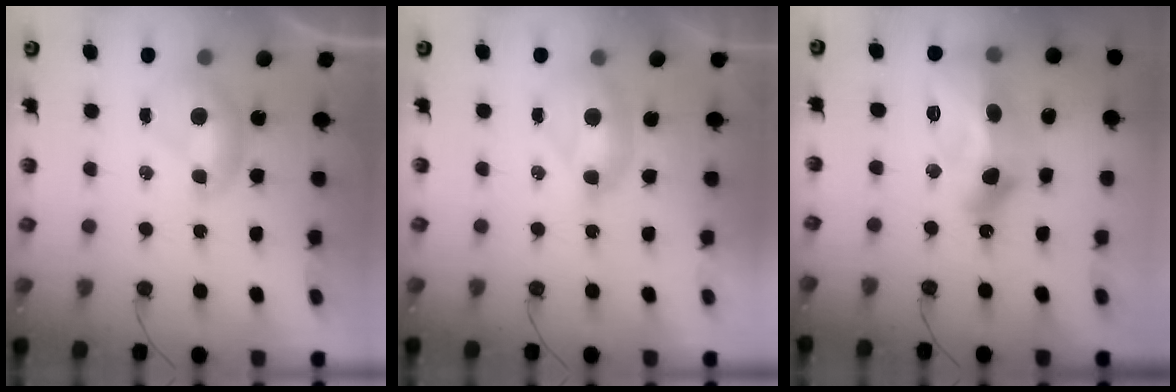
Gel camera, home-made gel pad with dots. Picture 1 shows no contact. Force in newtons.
{"total": 2.5, "press": 2.5, "slide": 0.6}
{"total": 18.9, "press": 18.8, "slide": 1.7}